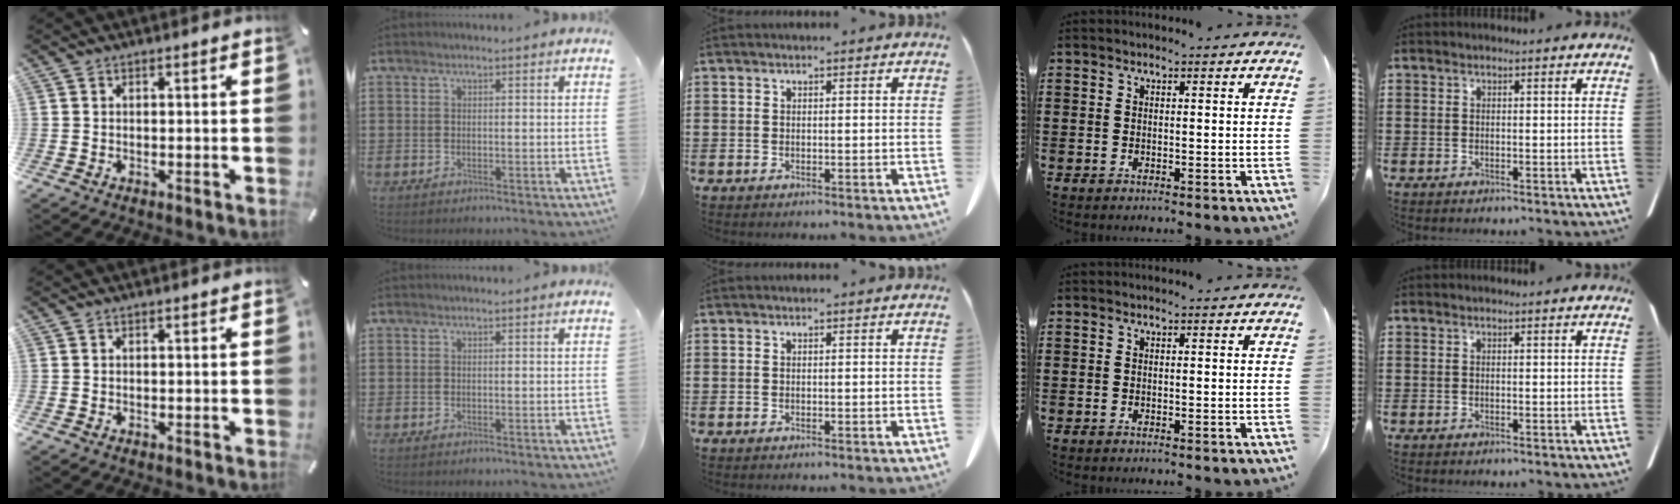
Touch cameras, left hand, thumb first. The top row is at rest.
{}